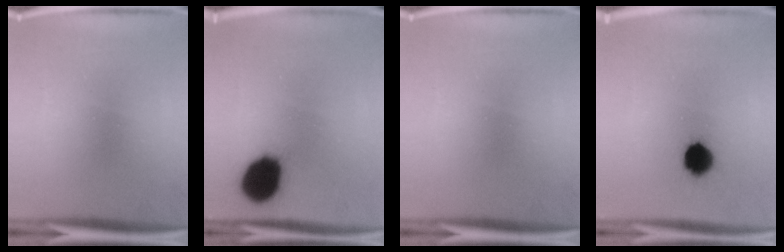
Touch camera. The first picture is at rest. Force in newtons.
{"total": 15.8}
{"total": 0.0}
{"total": 7.0}